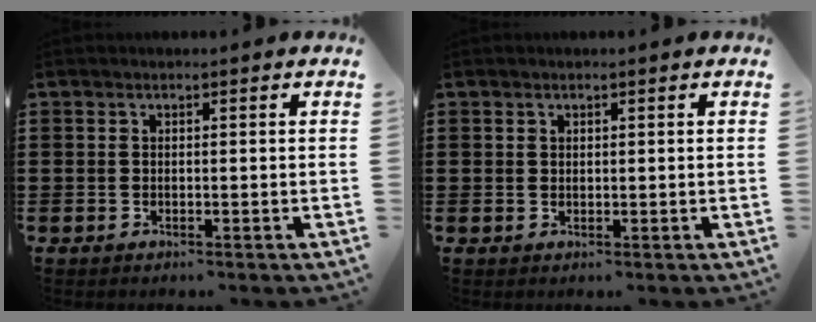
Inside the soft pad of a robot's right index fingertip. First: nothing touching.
{"total": 0.7, "force": [0.5, 0.5, 0.1], "torque": [-0.004, 0.003, 0.010]}